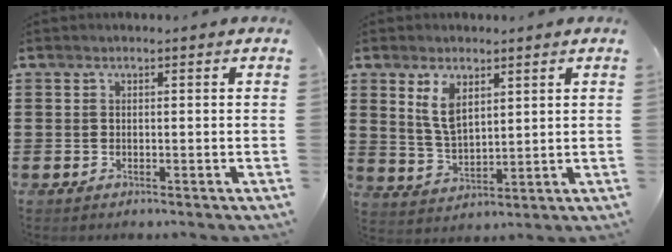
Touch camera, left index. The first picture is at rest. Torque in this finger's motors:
{"motor_torque": [0.95, 0.44, 0.63, 0.08]}